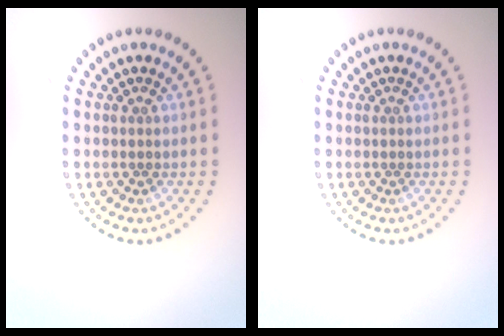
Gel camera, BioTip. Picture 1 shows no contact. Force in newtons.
{"total": 0.0}